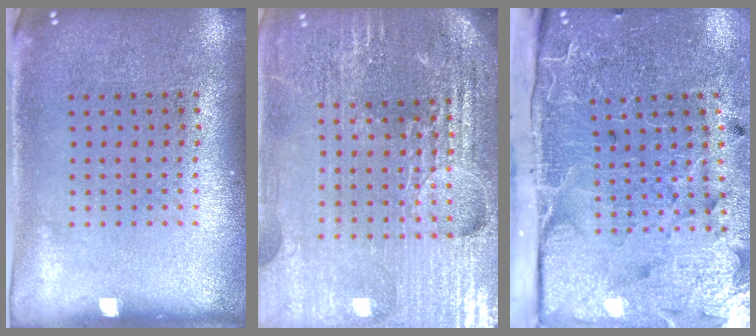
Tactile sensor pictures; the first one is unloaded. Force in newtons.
{"total": 5.9, "press": 5.3, "slide": 2.6}
{"total": 4.3, "press": 3.7, "slide": 2.2}